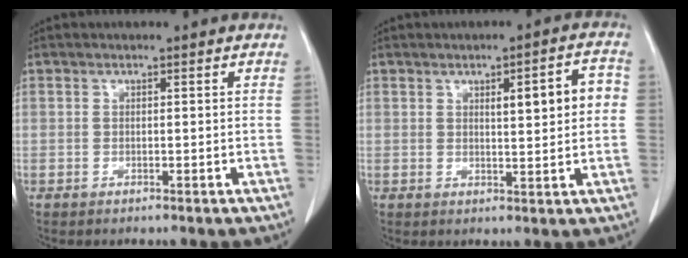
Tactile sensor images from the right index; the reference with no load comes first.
{"total": 6.3, "force": [1.2, 1.3, 6.0], "torque": [-0.084, 0.014, 0.018]}